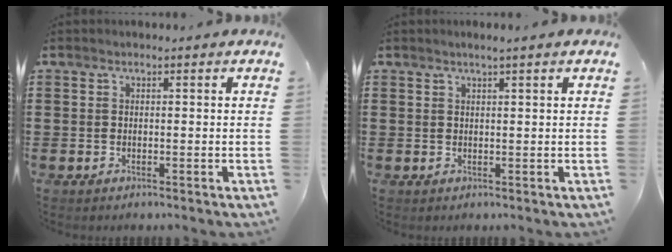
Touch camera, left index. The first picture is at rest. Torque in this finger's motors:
{"motor_torque": [0.29, -0.27, 0.24, 0.06]}